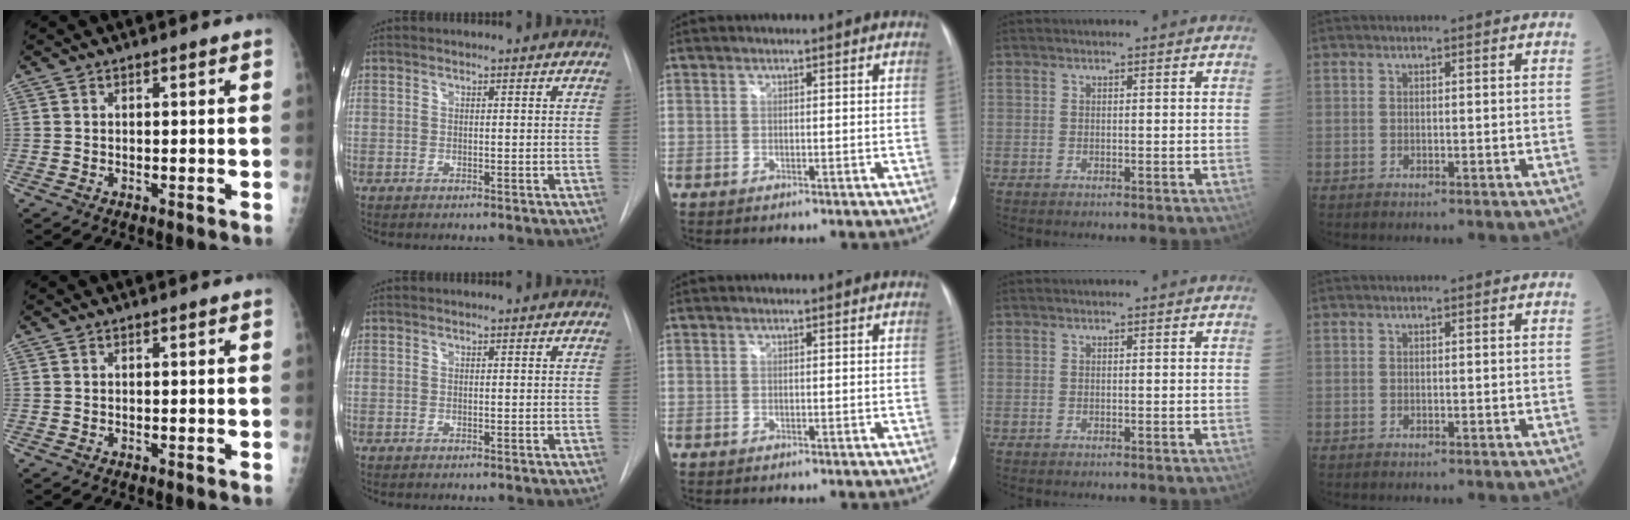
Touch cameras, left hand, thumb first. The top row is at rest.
{}